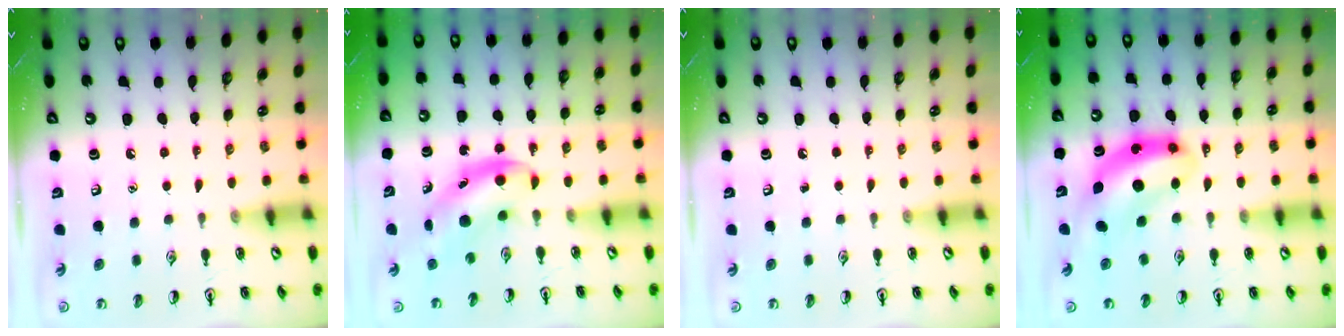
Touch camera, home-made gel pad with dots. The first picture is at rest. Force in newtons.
{"total": 5.5, "press": 5.5, "slide": 0.7}
{"total": 0.0}
{"total": 8.8, "press": 8.4, "slide": 2.7}